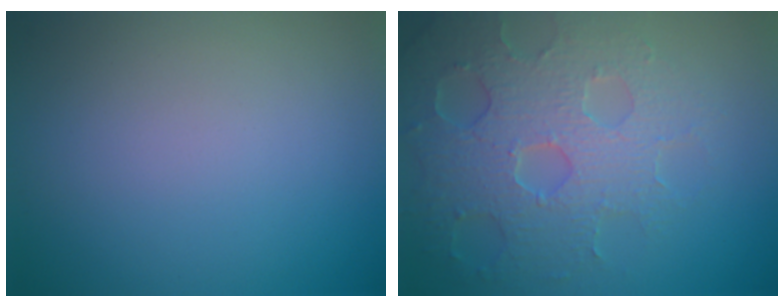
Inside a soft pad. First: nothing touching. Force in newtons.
{"total": 6.4, "press": 5.3, "slide": 3.6}